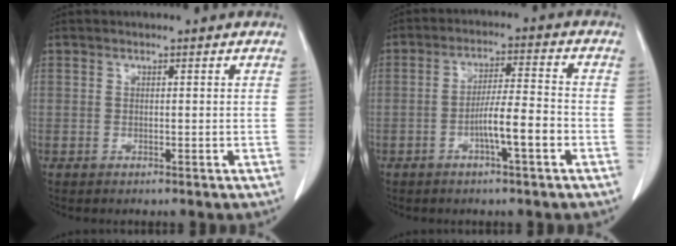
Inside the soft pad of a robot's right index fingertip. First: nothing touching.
{"total": 6.5, "force": [-2.7, 0.3, 5.9], "torque": [-0.107, 0.008, -0.048]}